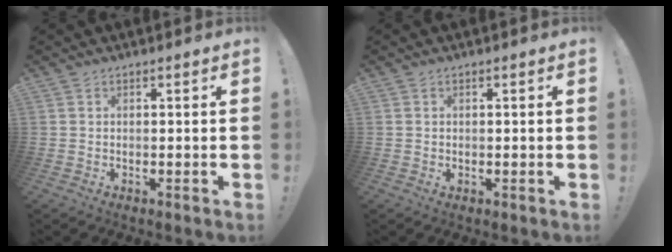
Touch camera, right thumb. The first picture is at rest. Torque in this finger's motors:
{"motor_torque": [0.30, 0.38, -0.17, 0.30, 0.05]}